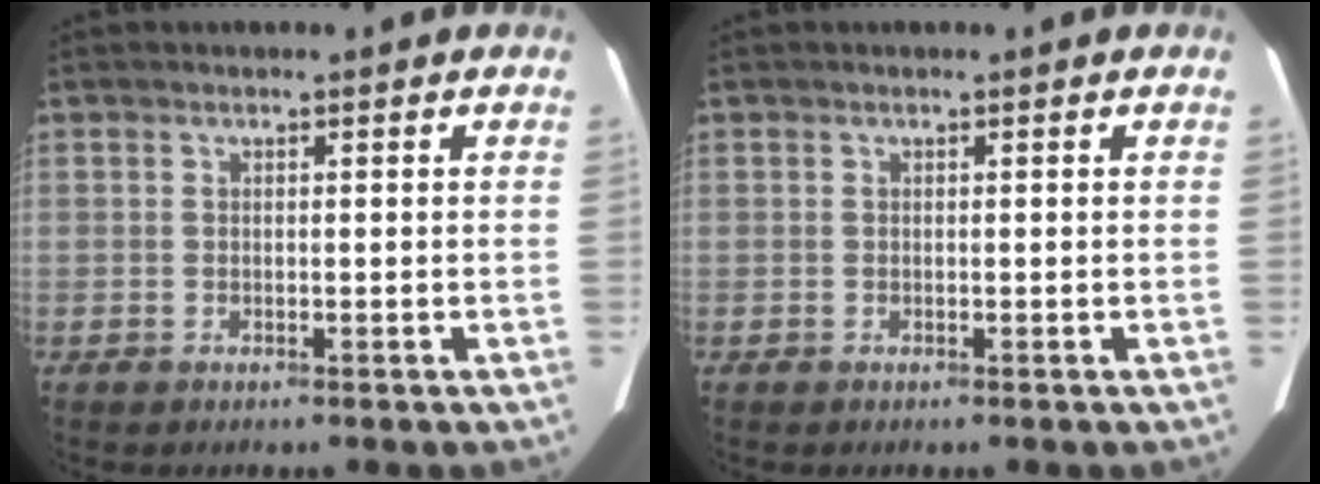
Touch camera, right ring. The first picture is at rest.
{"total": 0.0}